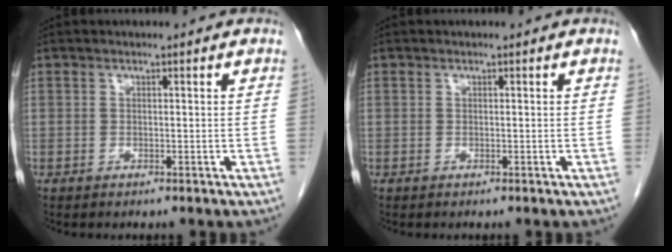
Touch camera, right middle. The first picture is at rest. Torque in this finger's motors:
{"motor_torque": [0.00, 0.00, 0.00, 0.00]}